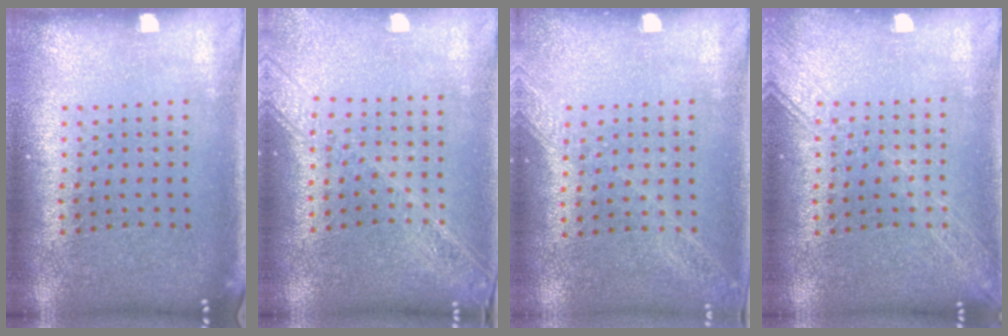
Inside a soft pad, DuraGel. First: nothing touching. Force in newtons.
{"total": 2.1, "press": 1.8, "slide": 1.0}
{"total": 1.3, "press": 1.2, "slide": 0.2}
{"total": 1.6, "press": 1.5, "slide": 0.2}